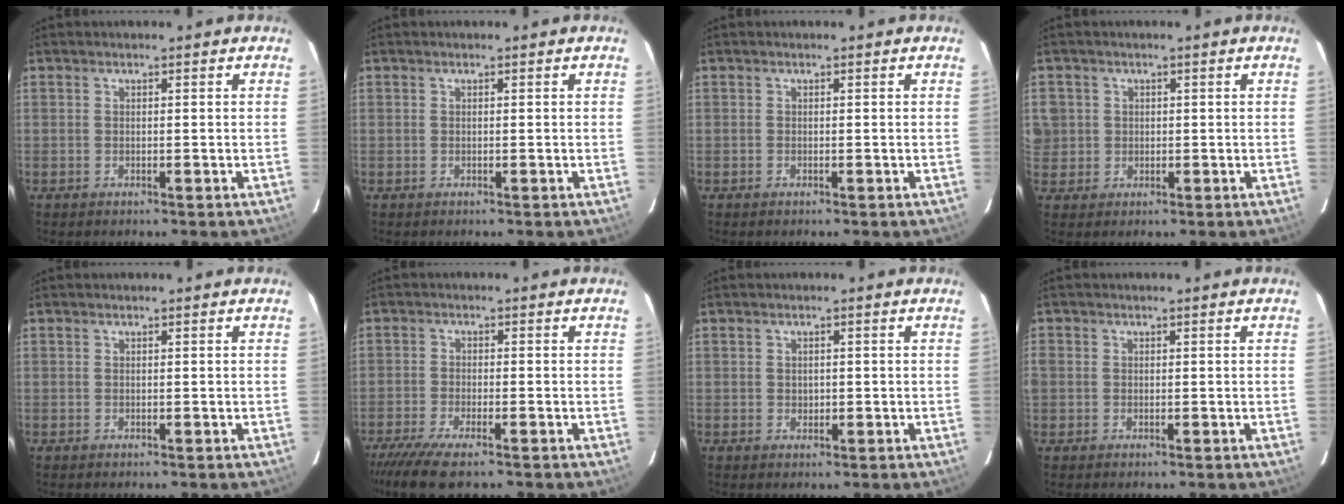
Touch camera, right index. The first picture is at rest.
{"total": 0.0}
{"total": 0.0}
{"total": 4.6, "force": [0.3, 4.5, 0.7], "torque": [-0.005, 0.019, 0.014]}
{"total": 0.0}
{"total": 7.7, "force": [-6.0, 1.2, 4.7], "torque": [-0.119, -0.031, -0.114]}
{"total": 1.2, "force": [-0.1, 1.2, 0.4], "torque": [-0.004, 0.002, -0.001]}
{"total": 1.2, "force": [-0.3, 1.1, 0.4], "torque": [-0.009, -0.001, -0.011]}